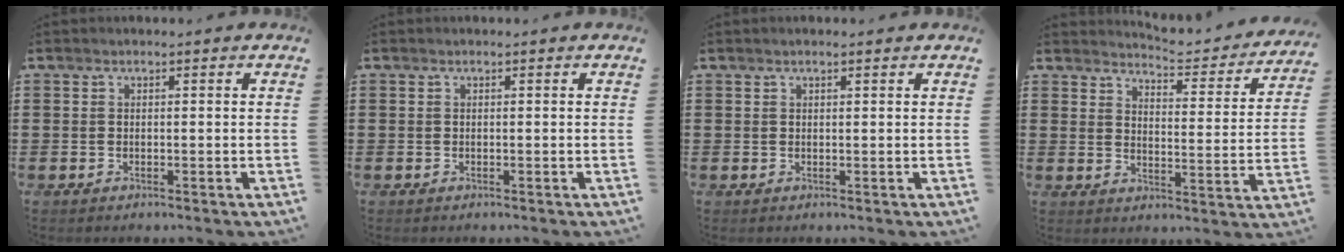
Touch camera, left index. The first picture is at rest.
{"total": 0.0}
{"total": 0.7, "force": [0.5, 0.0, 0.5], "torque": [-0.009, 0.001, 0.010]}
{"total": 4.2, "force": [4.1, 0.1, 0.8], "torque": [-0.022, -0.035, 0.064]}